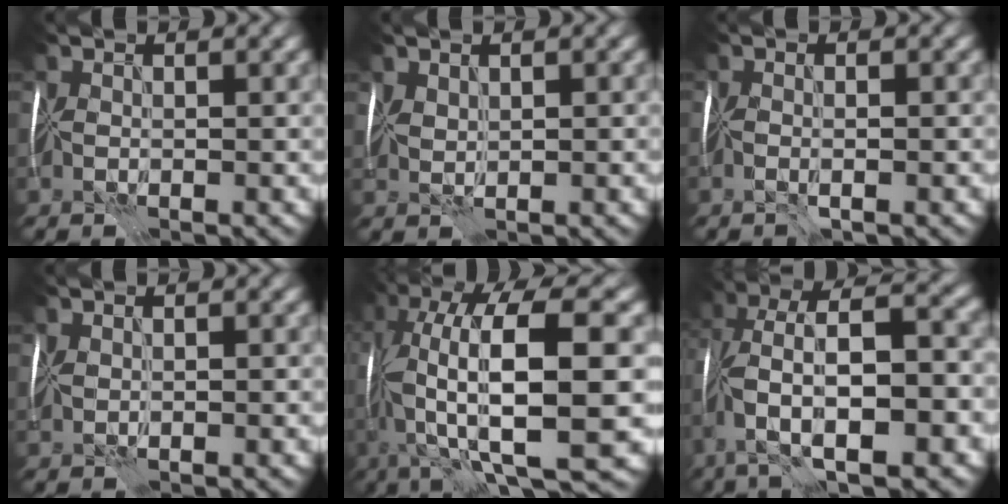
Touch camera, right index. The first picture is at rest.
{"total": 0.8, "force": [0.8, -0.1, 0.1], "torque": [-0.005, 0.001, 0.022]}
{"total": 1.0, "force": [-0.7, -0.5, 0.4], "torque": [0.006, 0.004, -0.011]}
{"total": 0.0}
{"total": 15.3, "force": [0.4, 5.4, 14.4], "torque": [-0.275, 0.023, 0.022]}
{"total": 11.0, "force": [-2.0, 4.1, 10.0], "torque": [-0.184, 0.016, -0.032]}